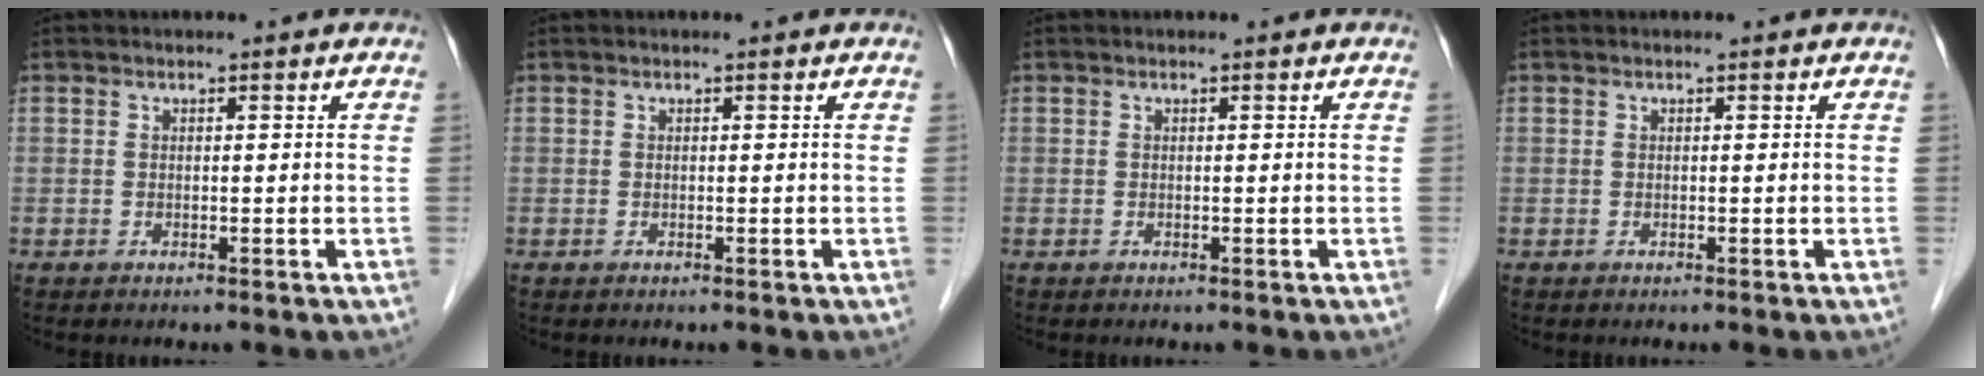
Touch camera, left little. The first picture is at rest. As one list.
[{"total": 0.0}, {"total": 0.0}, {"total": 0.0}]